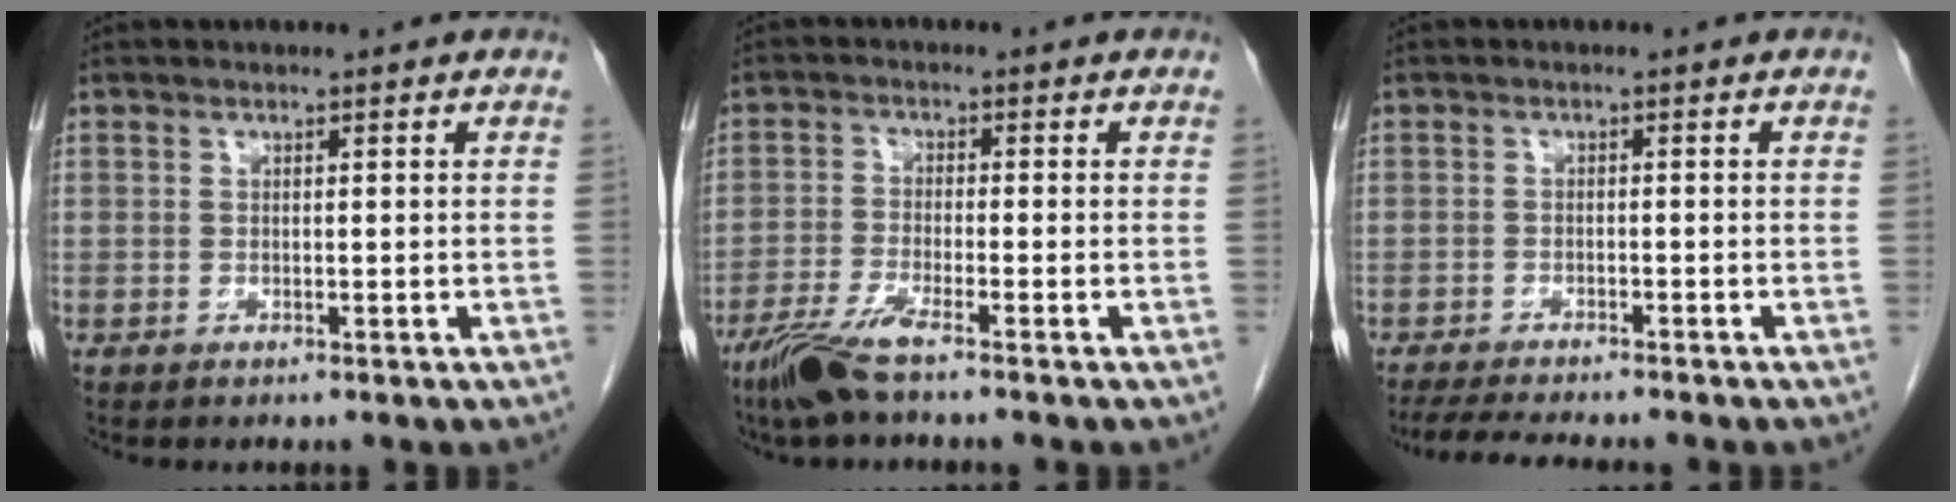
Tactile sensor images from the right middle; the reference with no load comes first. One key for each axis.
{"total": 5.6, "fx": -4.0, "fy": 0.1, "fz": 3.9, "tx": -0.087, "ty": -0.017, "tz": -0.084}
{"total": 8.7, "fx": -7.7, "fy": 1.0, "fz": 3.9, "tx": -0.058, "ty": -0.014, "tz": -0.116}